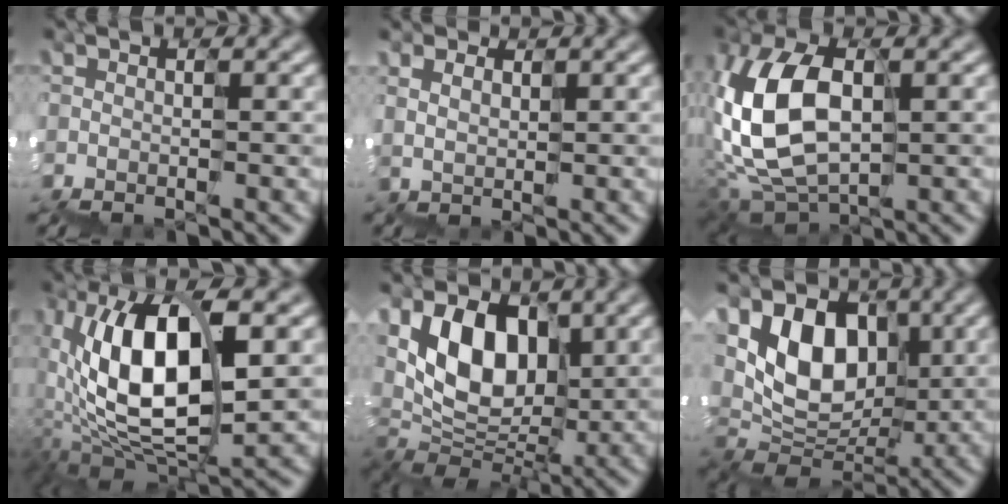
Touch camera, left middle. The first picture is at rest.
{"total": 1.4, "force": [0.8, -0.2, -1.0], "torque": [0.004, 0.011, 0.022]}
{"total": 8.5, "force": [1.0, 5.2, 6.6], "torque": [-0.179, 0.015, 0.019]}
{"total": 8.6, "force": [1.8, 4.1, 7.4], "torque": [-0.155, 0.022, 0.030]}
{"total": 6.5, "force": [2.0, 4.7, 4.0], "torque": [-0.073, 0.014, 0.026]}
{"total": 5.2, "force": [2.0, 4.1, 2.5], "torque": [-0.046, 0.007, 0.030]}